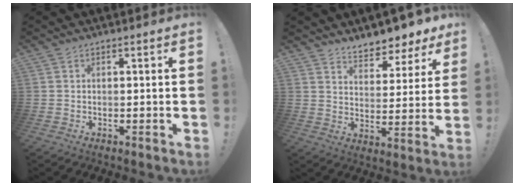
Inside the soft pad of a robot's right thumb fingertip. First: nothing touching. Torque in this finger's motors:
{"motor_torque": [0.04, 0.21, 0.12, 0.10, 0.00]}